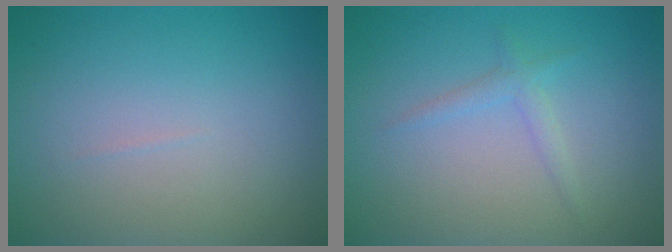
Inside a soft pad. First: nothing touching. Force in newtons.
{"total": 1.3, "press": 1.3, "slide": 0.1}